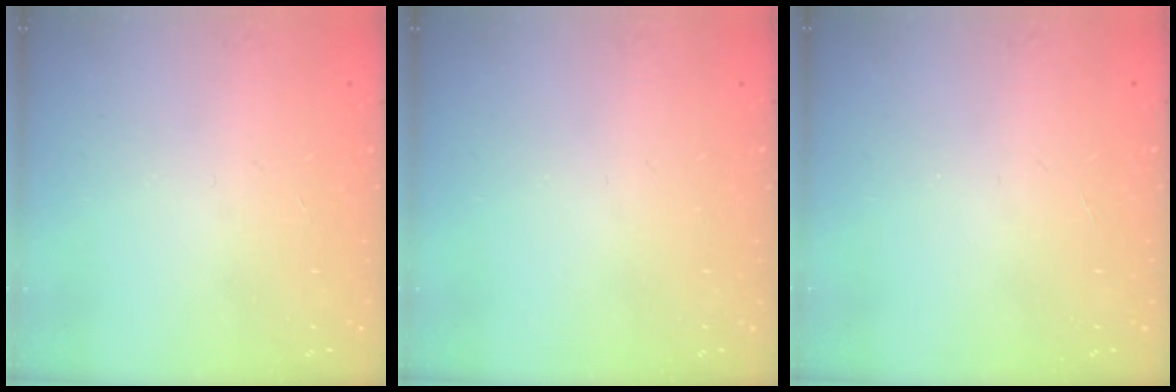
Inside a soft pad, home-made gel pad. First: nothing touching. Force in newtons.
{"total": 0.0}
{"total": 0.0}